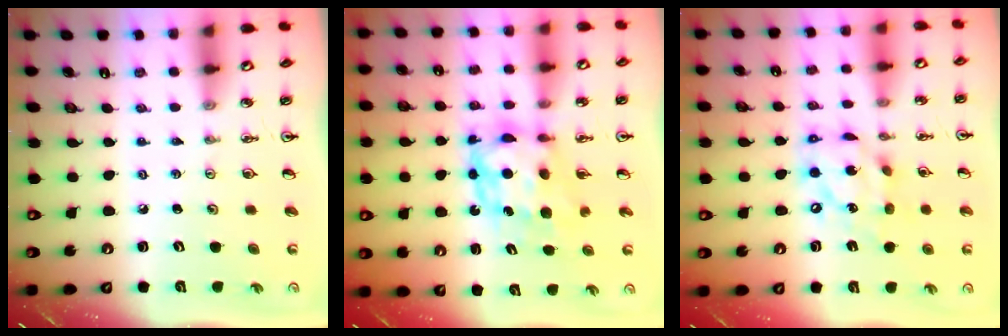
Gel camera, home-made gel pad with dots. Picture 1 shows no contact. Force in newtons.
{"total": 7.7, "press": 7.7, "slide": 0.6}
{"total": 14.3, "press": 14.2, "slide": 1.3}